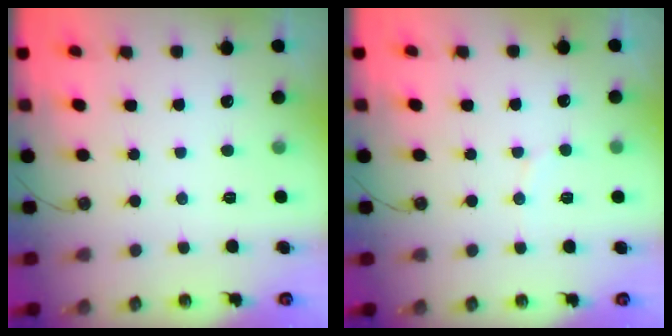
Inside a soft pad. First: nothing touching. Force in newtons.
{"total": 6.0, "press": 6.0, "slide": 0.4}